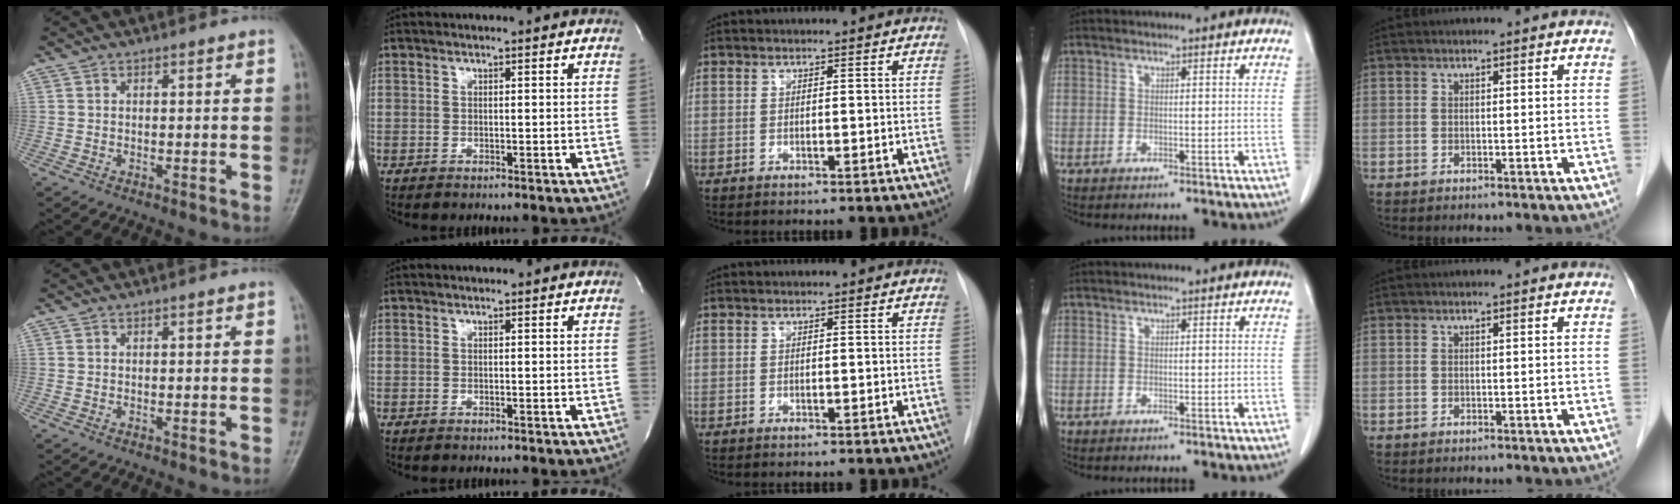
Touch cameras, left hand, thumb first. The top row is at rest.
{}